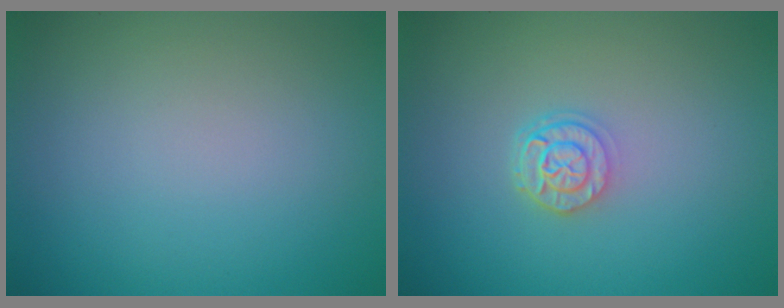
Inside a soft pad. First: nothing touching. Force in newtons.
{"total": 2.4, "press": 1.9, "slide": 1.5}